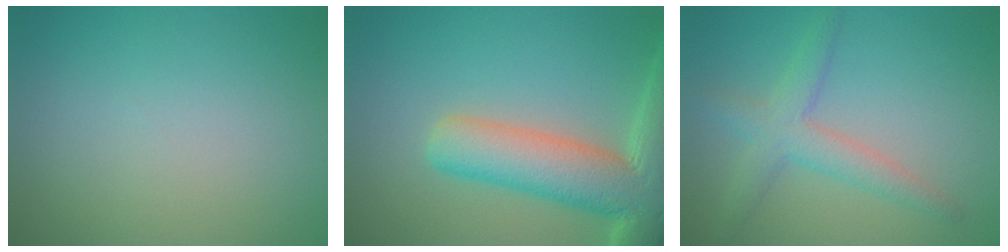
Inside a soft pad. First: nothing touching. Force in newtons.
{"total": 10.8, "press": 10.8, "slide": 1.0}
{"total": 3.5, "press": 3.4, "slide": 0.3}